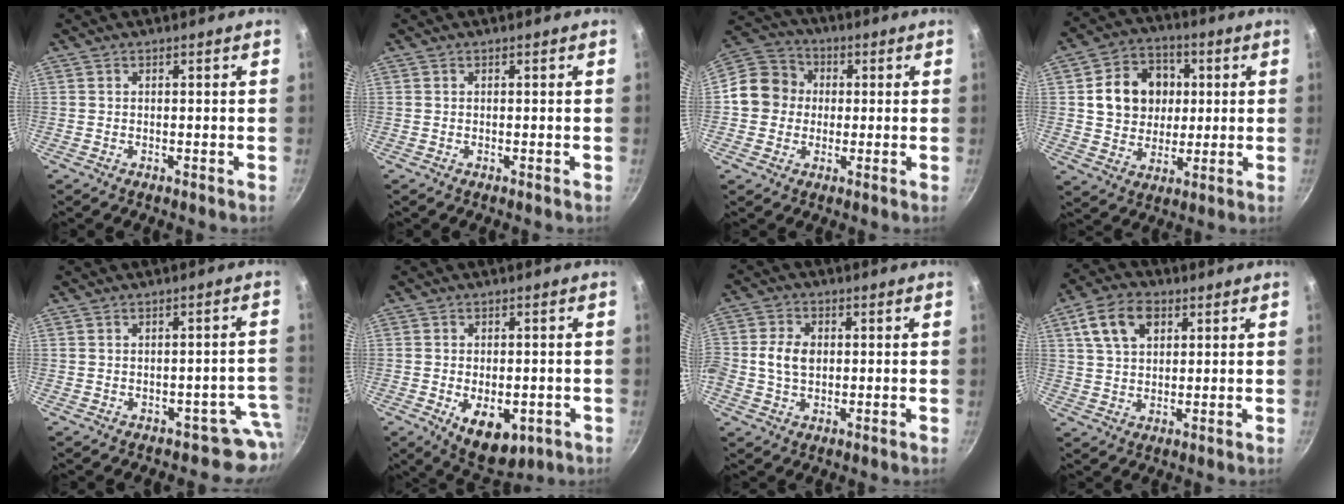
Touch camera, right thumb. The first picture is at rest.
{"total": 0.0}
{"total": 10.1, "force": [0.1, 9.3, 4.0], "torque": [-0.038, 0.022, -0.020]}
{"total": 13.4, "force": [2.3, 11.1, 7.2], "torque": [-0.089, 0.010, 0.036]}
{"total": 5.1, "force": [-2.5, 4.1, 1.6], "torque": [0.051, 0.042, -0.020]}
{"total": 9.7, "force": [-2.9, 5.6, 7.4], "torque": [-0.076, 0.000, -0.024]}
{"total": 6.6, "force": [0.3, 4.8, 4.5], "torque": [-0.075, 0.008, -0.002]}
{"total": 10.1, "force": [3.9, 6.6, 6.5], "torque": [-0.105, 0.005, 0.068]}